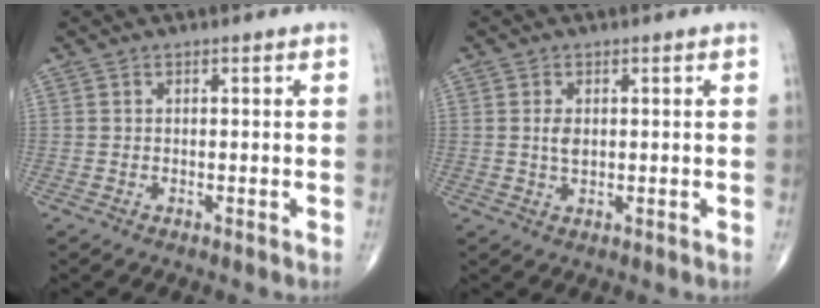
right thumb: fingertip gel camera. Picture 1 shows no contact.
{"total": 2.5, "force": [0.3, 1.5, 2.0], "torque": [-0.036, -0.001, 0.008]}